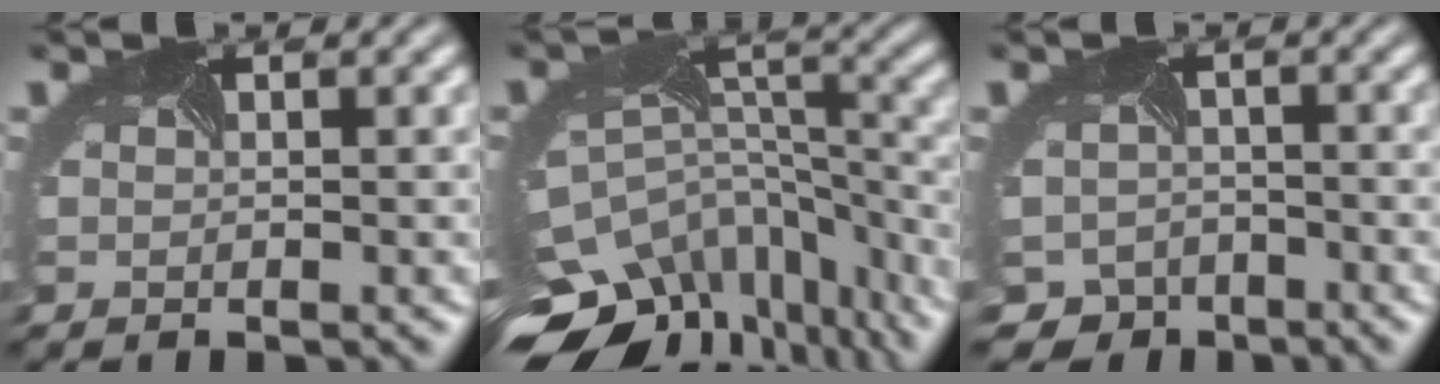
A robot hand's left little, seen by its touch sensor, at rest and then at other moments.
{"total": 15.6, "force": [-12.3, 7.8, 5.5], "torque": [-0.129, -0.023, -0.154]}
{"total": 5.4, "force": [-4.0, 3.6, 0.4], "torque": [0.000, -0.009, -0.056]}